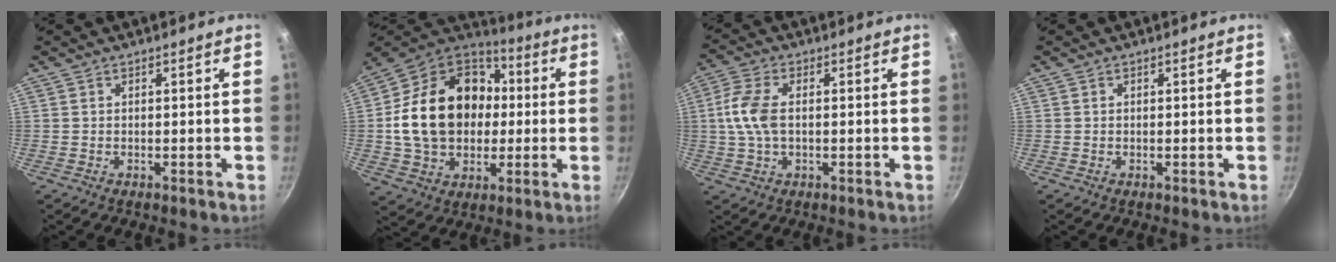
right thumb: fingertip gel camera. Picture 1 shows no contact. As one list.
[{"total": 24.1, "force": [0.7, 18.5, 15.5], "torque": [-0.251, 0.043, 0.017]}, {"total": 7.9, "force": [0.4, 4.4, 6.5], "torque": [-0.138, 0.013, 0.002]}, {"total": 0.0}]